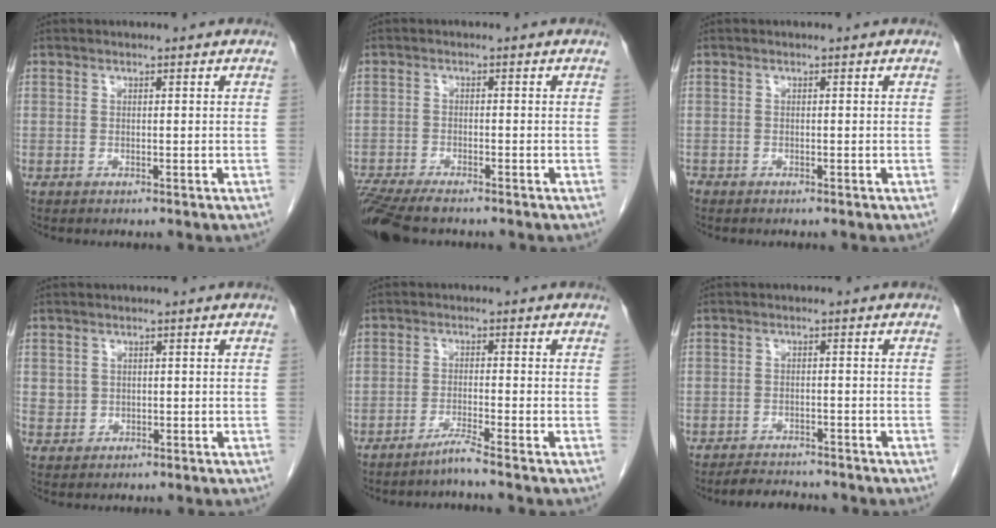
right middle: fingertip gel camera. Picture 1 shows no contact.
{"total": 8.9, "force": [-7.5, 1.5, 4.5], "torque": [-0.080, -0.020, -0.130]}
{"total": 0.7, "force": [-0.6, 0.3, 0.1], "torque": [-0.009, -0.001, -0.013]}
{"total": 1.8, "force": [0.5, 1.7, 0.3], "torque": [0.004, 0.001, 0.009]}
{"total": 2.6, "force": [-2.1, -1.1, 1.0], "torque": [-0.021, -0.004, -0.043]}
{"total": 4.1, "force": [-3.9, 1.0, 0.8], "torque": [-0.017, -0.011, -0.062]}